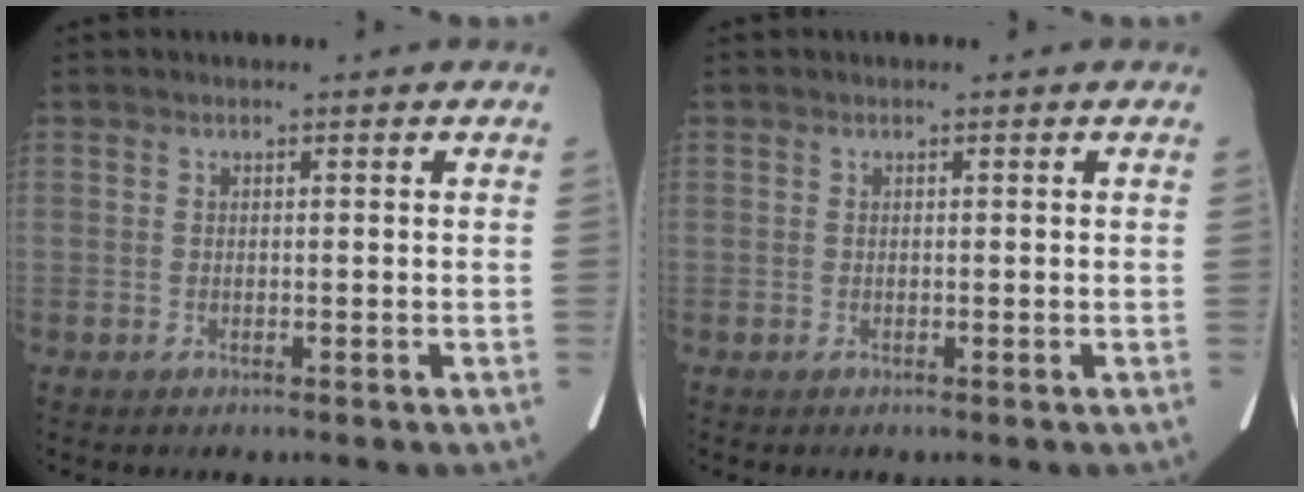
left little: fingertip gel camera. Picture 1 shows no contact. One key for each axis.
{"total": 0.0}